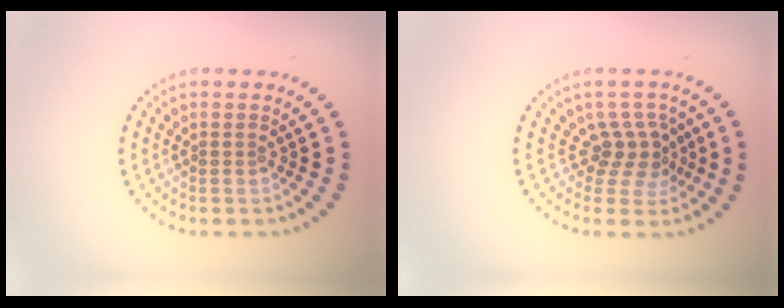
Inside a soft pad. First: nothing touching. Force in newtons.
{"total": 2.6, "press": 1.8, "slide": 1.9}